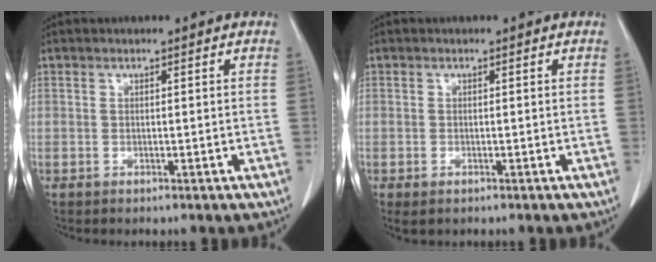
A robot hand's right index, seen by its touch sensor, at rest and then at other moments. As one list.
[{"total": 1.6, "force": [-0.9, 0.7, 1.1], "torque": [-0.020, -0.003, -0.008]}]